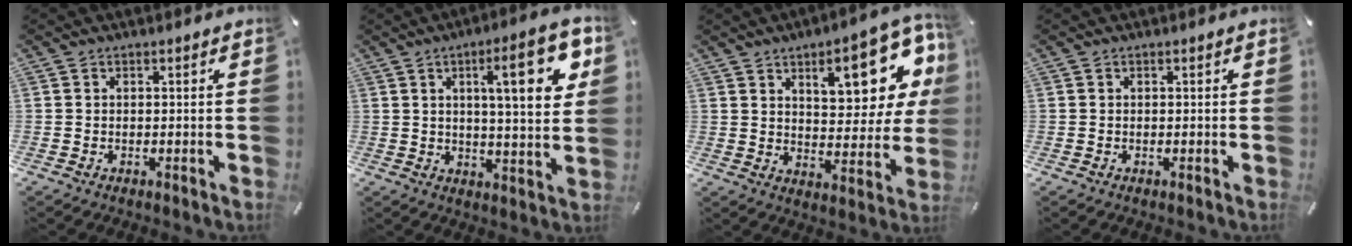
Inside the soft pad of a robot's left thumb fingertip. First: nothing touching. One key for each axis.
{"total": 16.5, "fx": 5.8, "fy": 4.2, "fz": 14.8, "tx": -0.209, "ty": -0.019, "tz": 0.080}
{"total": 17.4, "fx": 8.3, "fy": 7.5, "fz": 13.2, "tx": -0.171, "ty": -0.039, "tz": 0.131}
{"total": 0.0}